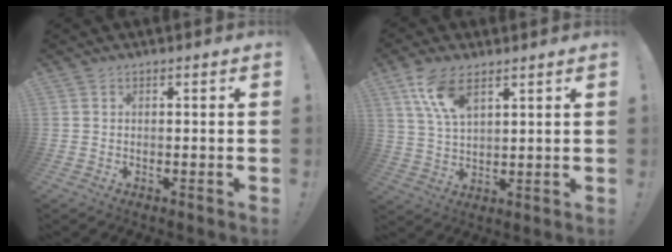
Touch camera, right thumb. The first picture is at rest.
{"total": 10.0, "force": [5.9, 4.5, 6.7], "torque": [-0.129, -0.024, 0.109]}